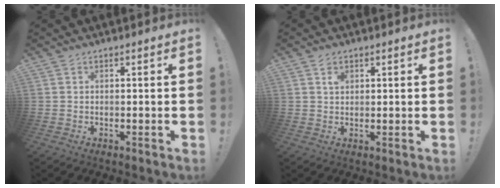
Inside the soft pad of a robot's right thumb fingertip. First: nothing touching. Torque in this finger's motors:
{"motor_torque": [0.37, 0.19, 0.33, -0.22, 0.00]}